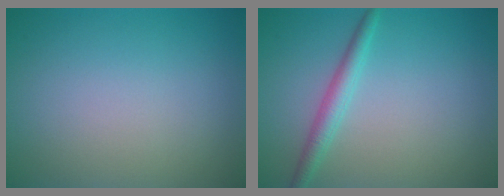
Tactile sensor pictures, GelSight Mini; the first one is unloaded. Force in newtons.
{"total": 2.2, "press": 2.2, "slide": 0.0}